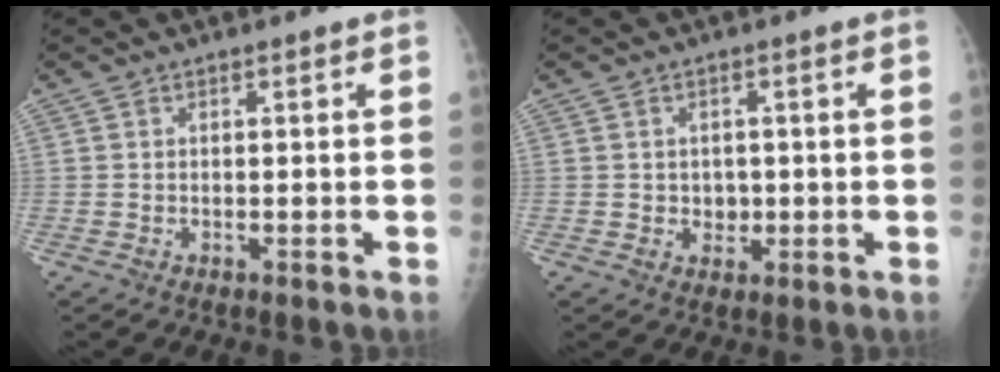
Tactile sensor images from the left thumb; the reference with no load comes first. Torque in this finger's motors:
{"motor_torque": [-0.25, -0.25, 0.20, 0.24, 0.01]}